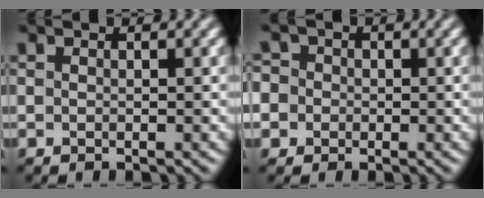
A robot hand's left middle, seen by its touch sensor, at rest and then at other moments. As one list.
[{"total": 4.4, "force": [0.3, 4.2, 1.2], "torque": [-0.023, 0.038, -0.033]}]